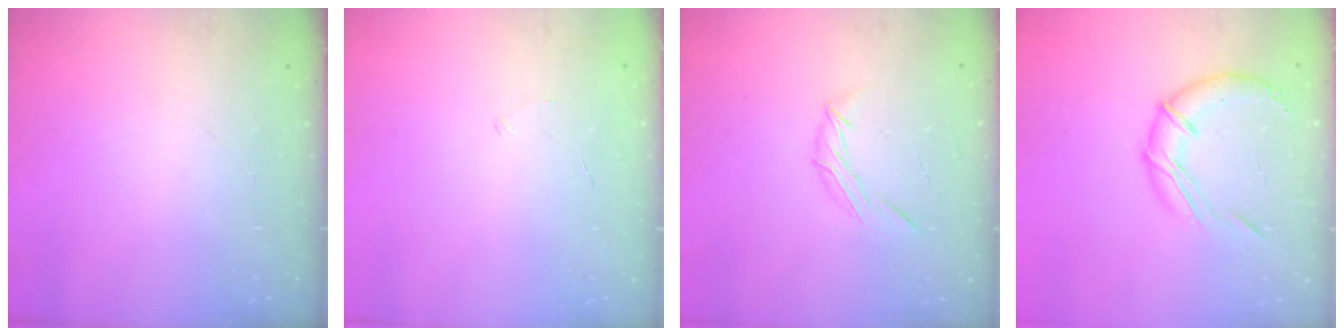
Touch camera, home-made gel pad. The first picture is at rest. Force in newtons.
{"total": 2.4, "press": 2.3, "slide": 0.8}
{"total": 6.7, "press": 6.6, "slide": 1.3}
{"total": 11.6, "press": 11.5, "slide": 1.5}